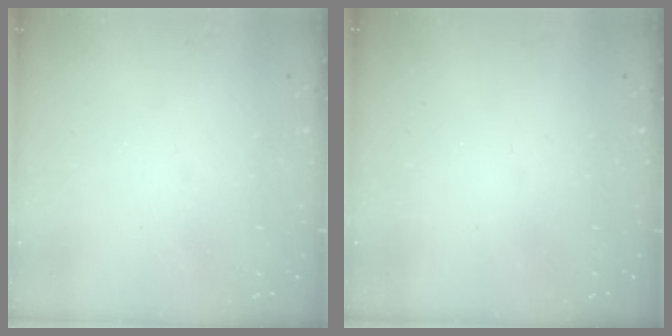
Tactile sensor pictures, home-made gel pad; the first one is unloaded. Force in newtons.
{"total": 0.0}